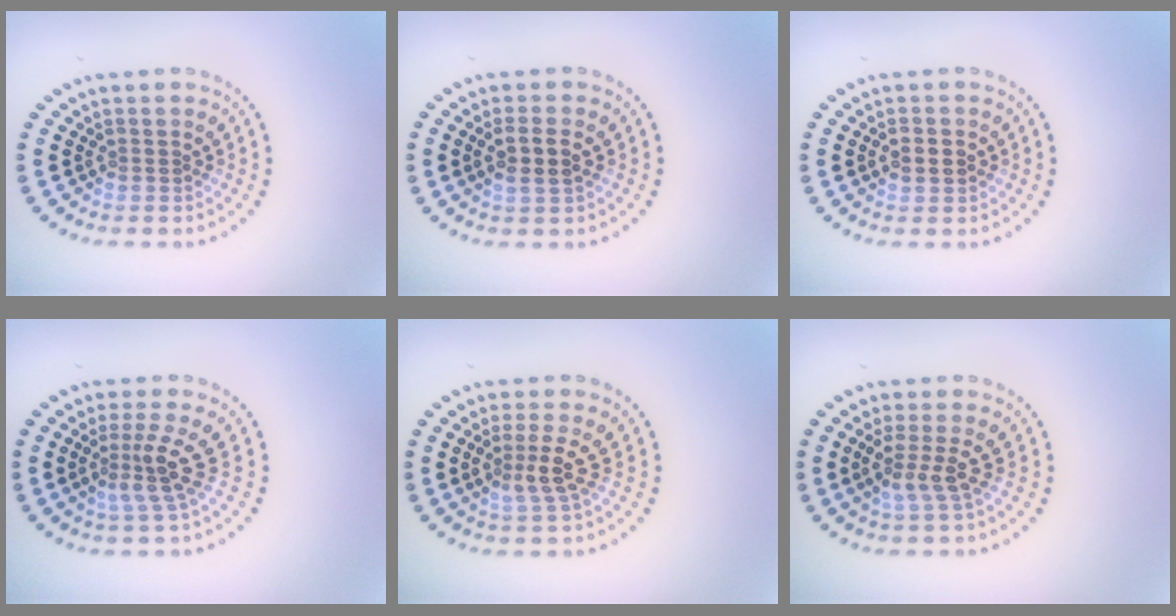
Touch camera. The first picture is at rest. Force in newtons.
{"total": 2.3, "press": 2.2, "slide": 0.9}
{"total": 2.2, "press": 2.2, "slide": 0.1}
{"total": 3.3, "press": 2.3, "slide": 2.4}
{"total": 2.7, "press": 2.4, "slide": 1.2}
{"total": 2.6, "press": 2.0, "slide": 1.6}